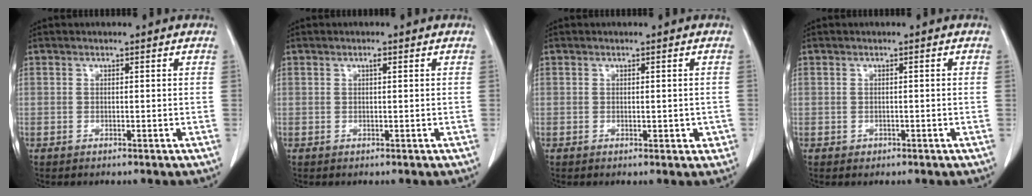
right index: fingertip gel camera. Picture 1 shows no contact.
{"total": 0.7, "force": [0.3, 0.1, 0.6], "torque": [-0.013, 0.001, 0.004]}
{"total": 2.0, "force": [-0.3, 1.0, 1.6], "torque": [-0.015, -0.001, 0.001]}
{"total": 0.6, "force": [-0.3, 0.6, 0.1], "torque": [-0.003, 0.002, -0.003]}